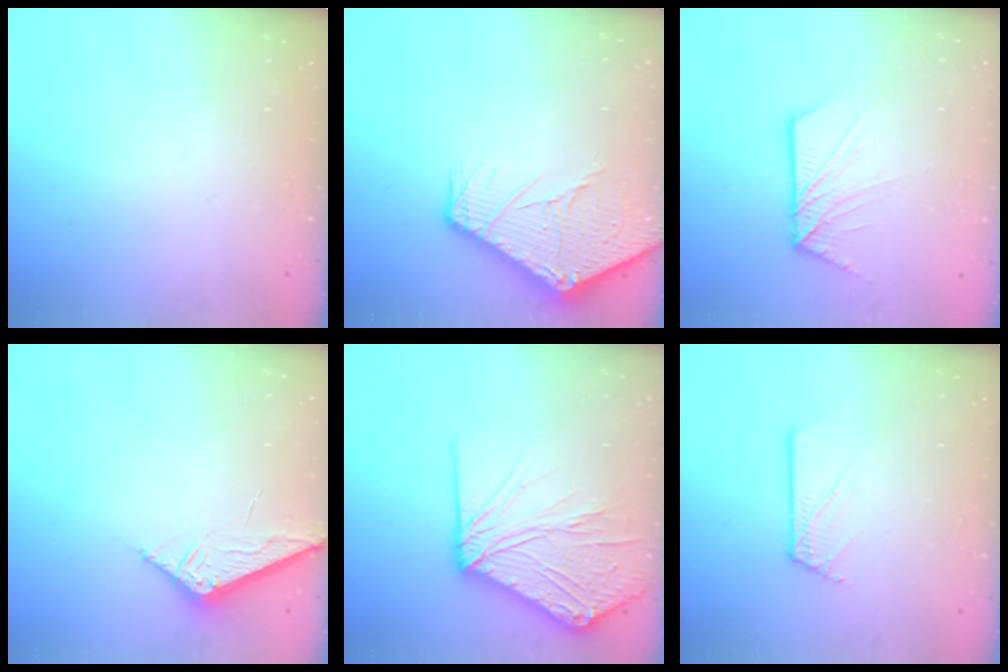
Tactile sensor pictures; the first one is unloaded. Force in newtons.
{"total": 12.3, "press": 12.2, "slide": 1.6}
{"total": 10.2, "press": 10.1, "slide": 1.1}
{"total": 6.6, "press": 6.6, "slide": 0.7}
{"total": 15.2, "press": 15.1, "slide": 1.4}
{"total": 1.4, "press": 1.4, "slide": 0.1}